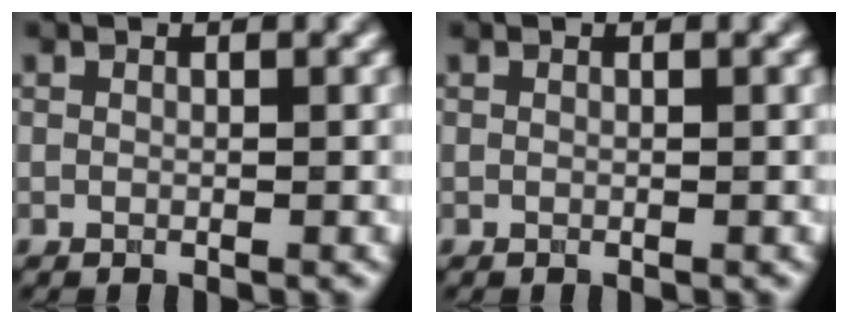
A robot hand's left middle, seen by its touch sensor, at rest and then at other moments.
{"total": 0.0}